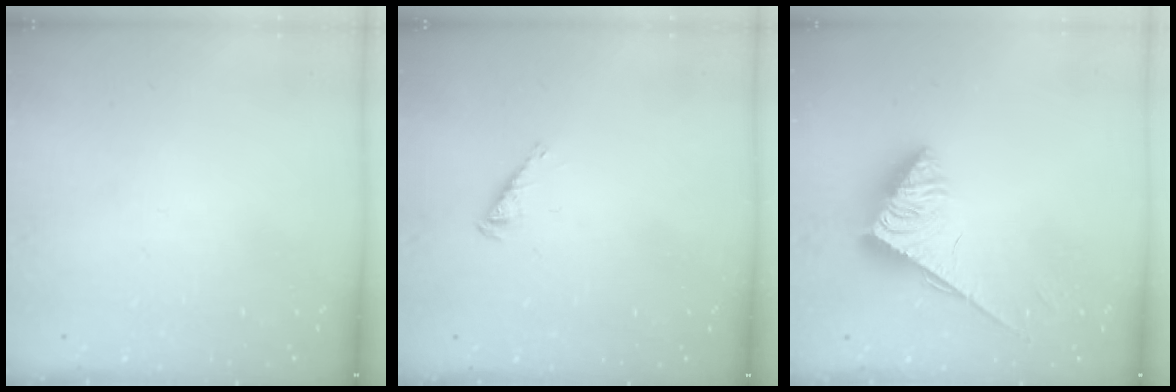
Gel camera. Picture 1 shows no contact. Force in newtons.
{"total": 2.8, "press": 2.7, "slide": 0.5}
{"total": 3.8, "press": 3.7, "slide": 0.6}